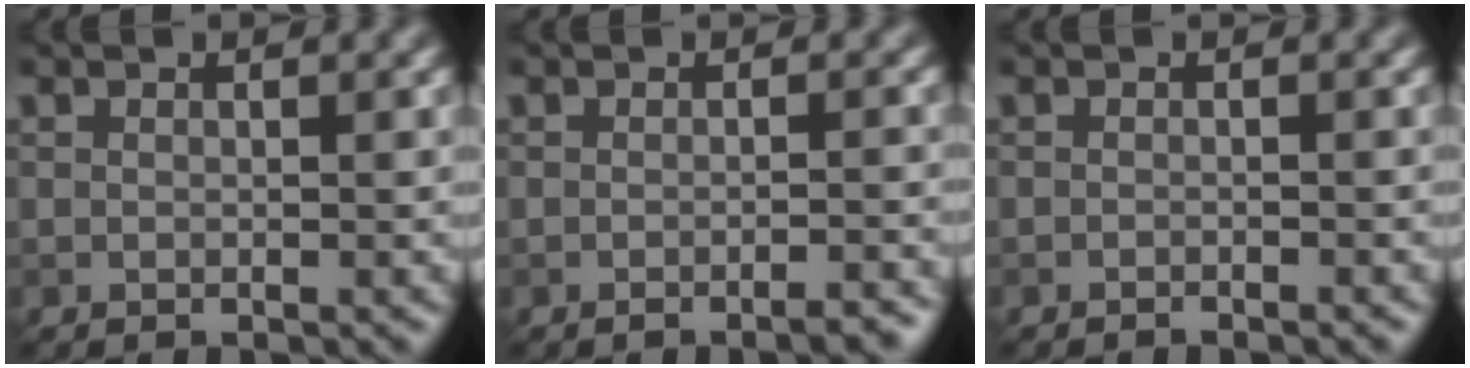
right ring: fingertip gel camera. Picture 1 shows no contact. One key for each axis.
{"total": 2.0, "fx": -1.5, "fy": 0.4, "fz": 1.2, "tx": -0.006, "ty": 0.003, "tz": -0.022}
{"total": 0.7, "fx": -0.7, "fy": 0.1, "fz": 0.2, "tx": 0.000, "ty": -0.002, "tz": -0.012}